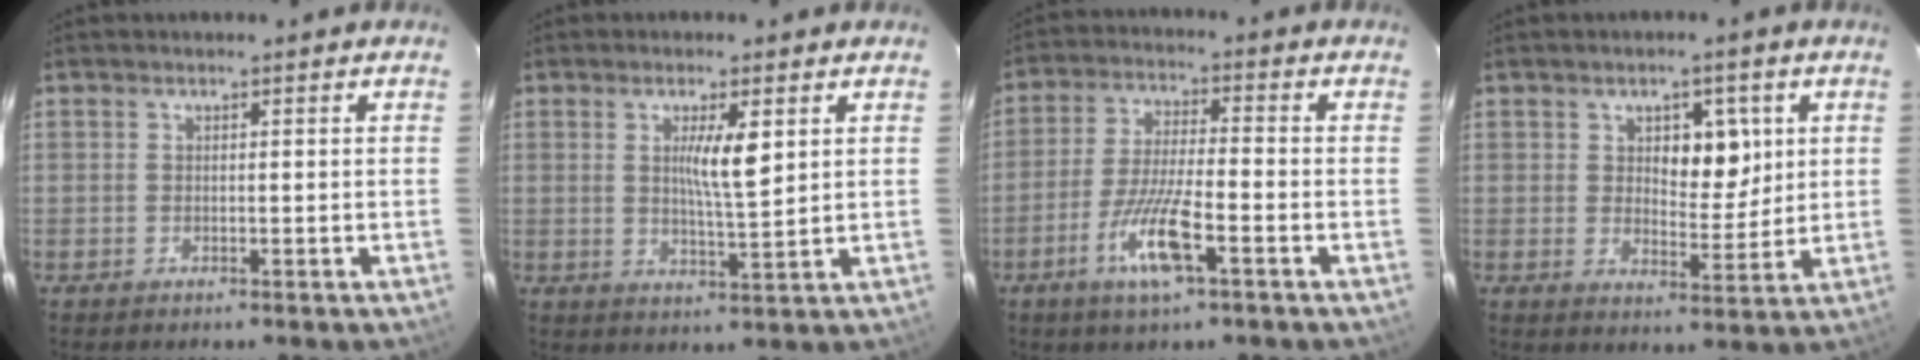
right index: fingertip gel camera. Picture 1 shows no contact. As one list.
[{"total": 6.1, "force": [1.8, 0.8, 5.8], "torque": [-0.101, -0.003, 0.032]}, {"total": 10.0, "force": [-4.6, 1.5, 8.7], "torque": [-0.174, -0.012, -0.084]}, {"total": 7.2, "force": [2.3, 3.7, 5.7], "torque": [-0.082, 0.009, 0.041]}]